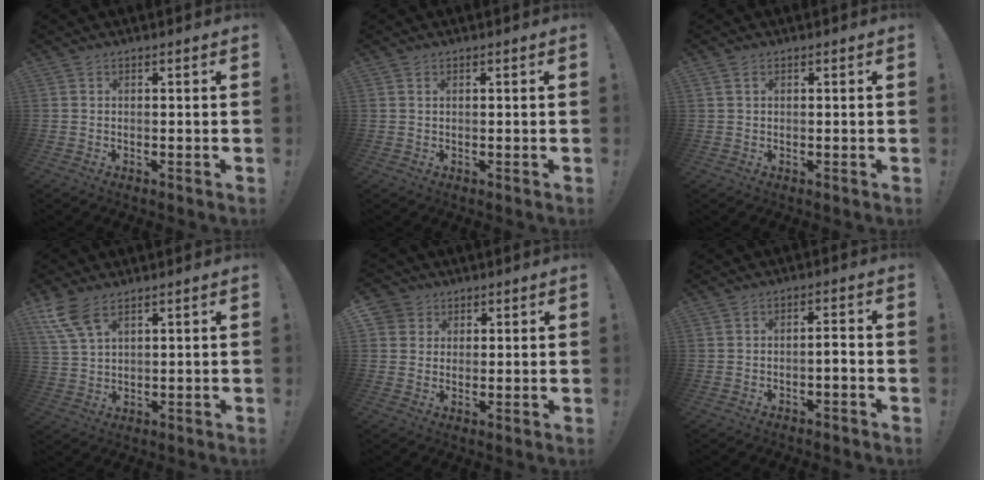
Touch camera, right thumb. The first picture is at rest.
{"total": 0.6, "force": [0.5, 0.3, 0.2], "torque": [0.005, -0.003, 0.008]}
{"total": 1.4, "force": [0.6, 0.9, 0.8], "torque": [-0.017, 0.003, 0.012]}
{"total": 8.6, "force": [5.5, 3.7, 5.4], "torque": [-0.110, -0.018, 0.108]}
{"total": 4.6, "force": [2.4, 3.9, 0.6], "torque": [-0.010, -0.012, 0.046]}
{"total": 2.3, "force": [-0.9, 0.6, 2.1], "torque": [-0.036, 0.001, -0.018]}